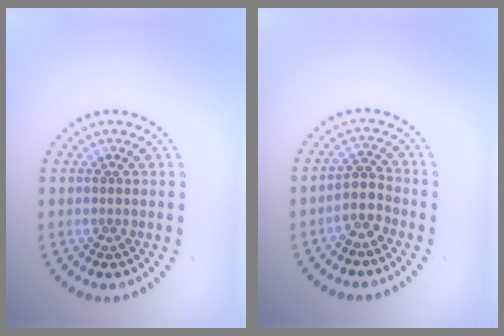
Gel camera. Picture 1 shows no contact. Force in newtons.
{"total": 2.3, "press": 1.9, "slide": 1.3}